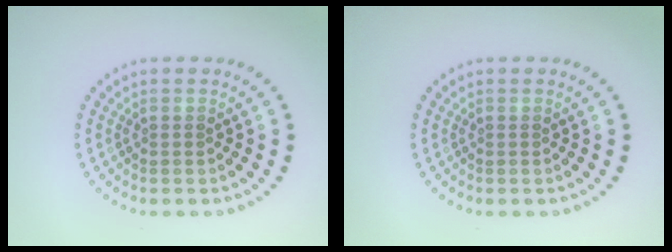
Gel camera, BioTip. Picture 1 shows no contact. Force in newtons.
{"total": 0.0}